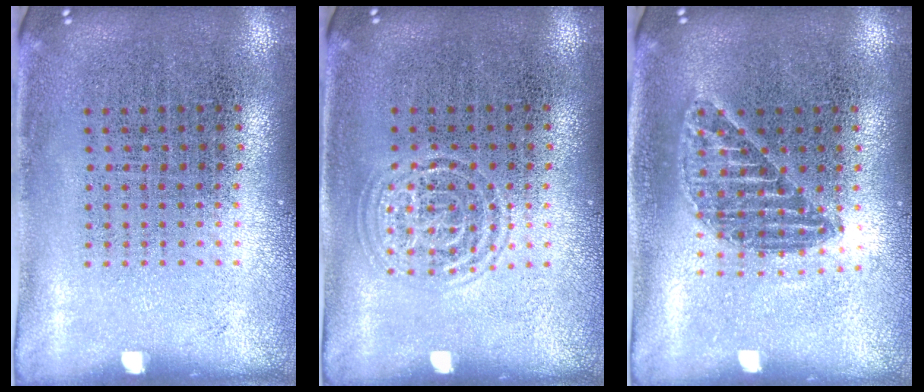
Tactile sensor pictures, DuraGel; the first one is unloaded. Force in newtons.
{"total": 1.3, "press": 1.3, "slide": 0.1}
{"total": 1.2, "press": 1.1, "slide": 0.5}